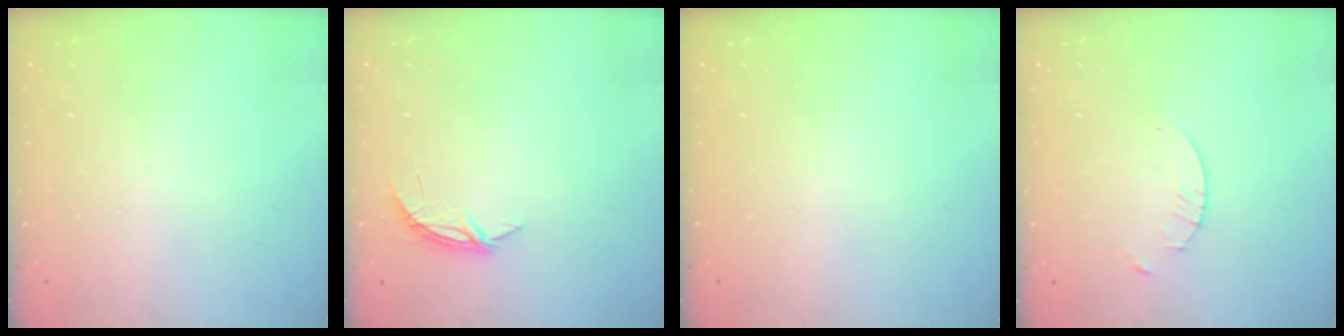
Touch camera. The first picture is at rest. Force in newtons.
{"total": 4.4, "press": 4.3, "slide": 0.4}
{"total": 0.0}
{"total": 1.3, "press": 1.3, "slide": 0.2}